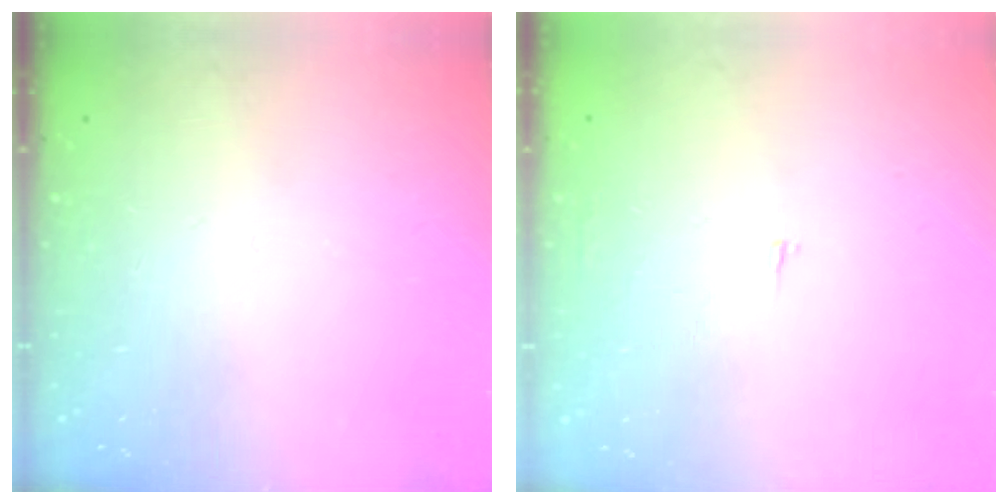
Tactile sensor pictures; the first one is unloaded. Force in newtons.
{"total": 2.1, "press": 2.1, "slide": 0.2}